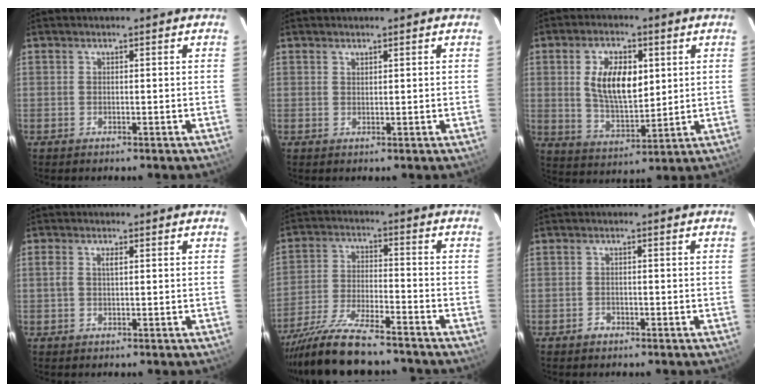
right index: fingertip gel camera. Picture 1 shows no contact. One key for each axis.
{"total": 0.8, "fx": 0.7, "fy": 0.4, "fz": 0.2, "tx": -0.003, "ty": -0.001, "tz": 0.013}
{"total": 11.5, "fx": 2.7, "fy": 5.9, "fz": 9.5, "tx": -0.179, "ty": 0.004, "tz": 0.059}
{"total": 2.1, "fx": 0.5, "fy": 1.0, "fz": 1.8, "tx": -0.035, "ty": 0.003, "tz": 0.007}
{"total": 14.9, "fx": -13.1, "fy": 2.4, "fz": 6.8, "tx": -0.143, "ty": -0.030, "tz": -0.226}
{"total": 1.5, "fx": -1.0, "fy": 1.2, "fz": 0.1, "tx": 0.000, "ty": 0.002, "tz": -0.013}